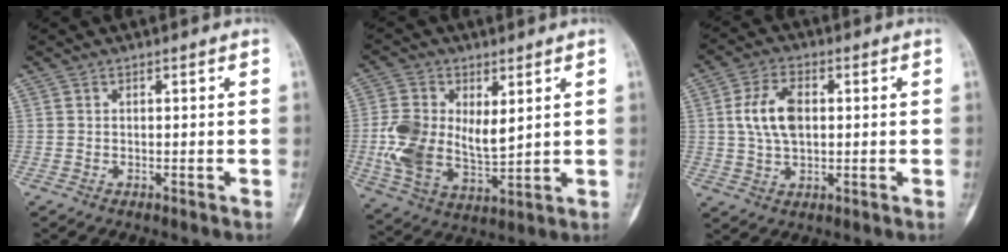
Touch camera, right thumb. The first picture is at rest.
{"total": 13.6, "force": [1.9, 8.2, 10.6], "torque": [-0.194, -0.014, 0.043]}
{"total": 8.8, "force": [1.2, 5.2, 7.1], "torque": [-0.132, 0.005, 0.023]}